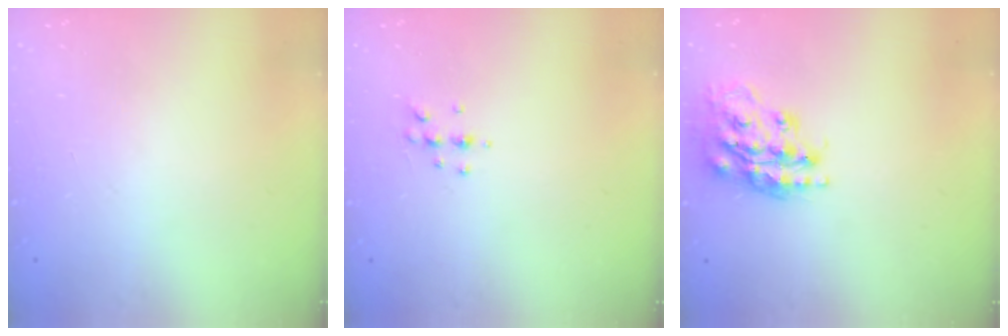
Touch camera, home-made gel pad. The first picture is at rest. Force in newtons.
{"total": 5.1, "press": 4.9, "slide": 1.4}
{"total": 18.1, "press": 18.0, "slide": 1.4}